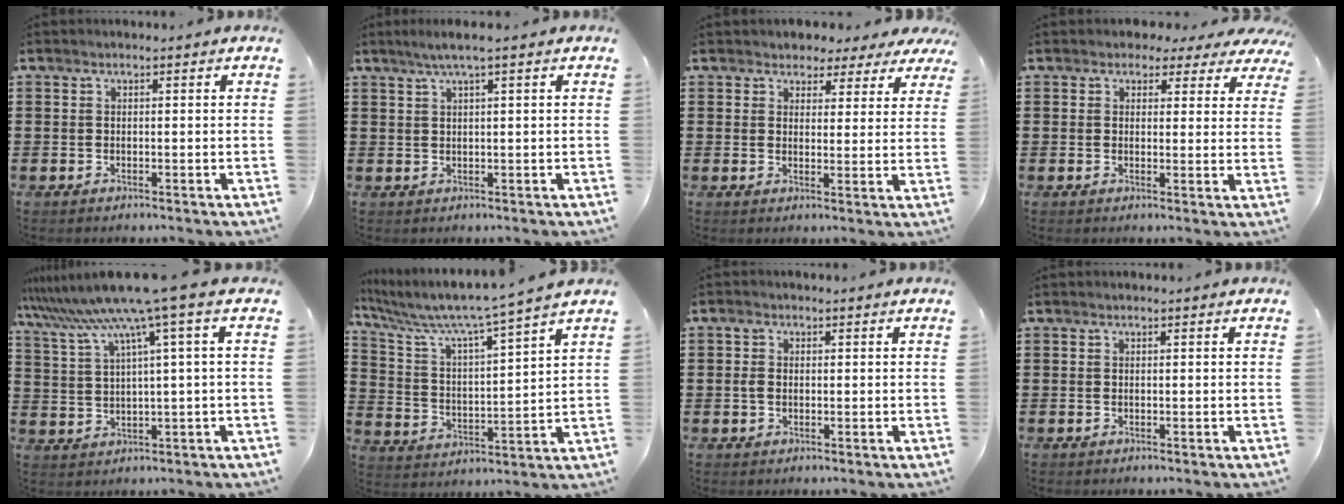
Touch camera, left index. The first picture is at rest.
{"total": 2.4, "force": [1.2, -0.2, 2.1], "torque": [-0.041, 0.000, 0.020]}
{"total": 3.3, "force": [2.7, 1.9, 0.3], "torque": [-0.015, -0.005, 0.046]}
{"total": 2.6, "force": [1.9, 1.6, 0.7], "torque": [-0.016, 0.000, 0.033]}
{"total": 9.1, "force": [5.5, -1.1, 7.2], "torque": [-0.171, -0.037, 0.084]}
{"total": 6.6, "force": [5.7, -0.2, 3.4], "torque": [-0.094, -0.046, 0.087]}
{"total": 1.8, "force": [0.0, 1.6, 0.9], "torque": [-0.019, 0.007, -0.002]}
{"total": 0.0}